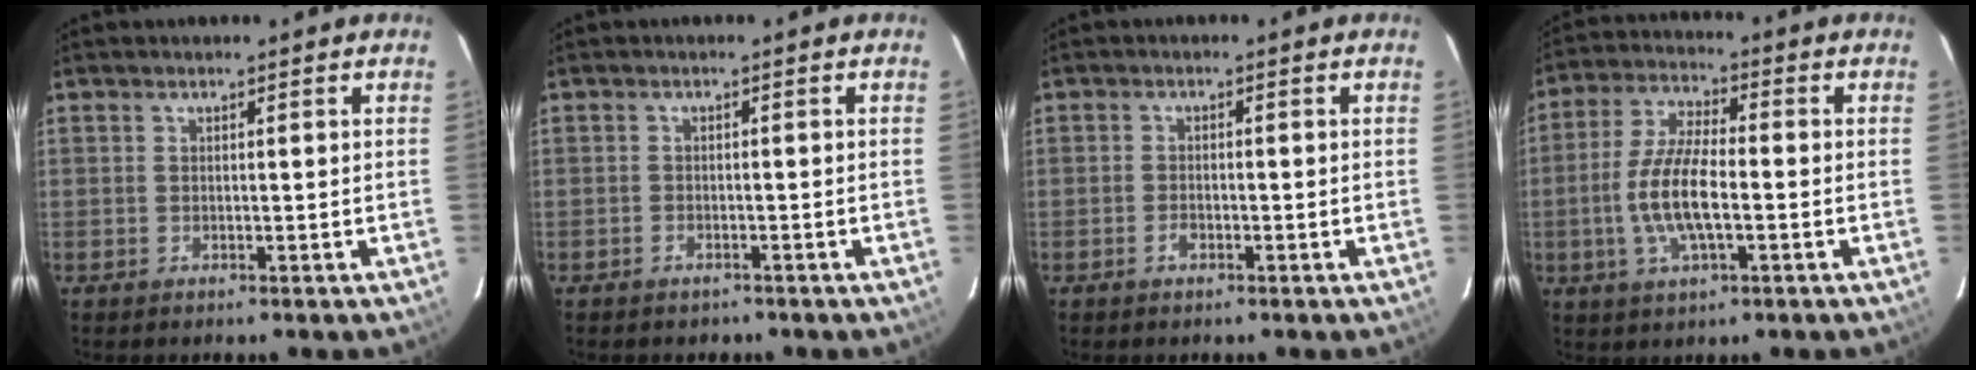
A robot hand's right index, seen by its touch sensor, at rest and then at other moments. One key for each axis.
{"total": 2.1, "fx": -1.6, "fy": 1.4, "fz": 0.3, "tx": -0.011, "ty": 0.001, "tz": -0.021}
{"total": 1.9, "fx": -1.1, "fy": 1.0, "fz": 1.2, "tx": -0.026, "ty": 0.001, "tz": -0.019}
{"total": 10.7, "fx": -2.4, "fy": 3.6, "fz": 9.8, "tx": -0.203, "ty": 0.000, "tz": -0.047}